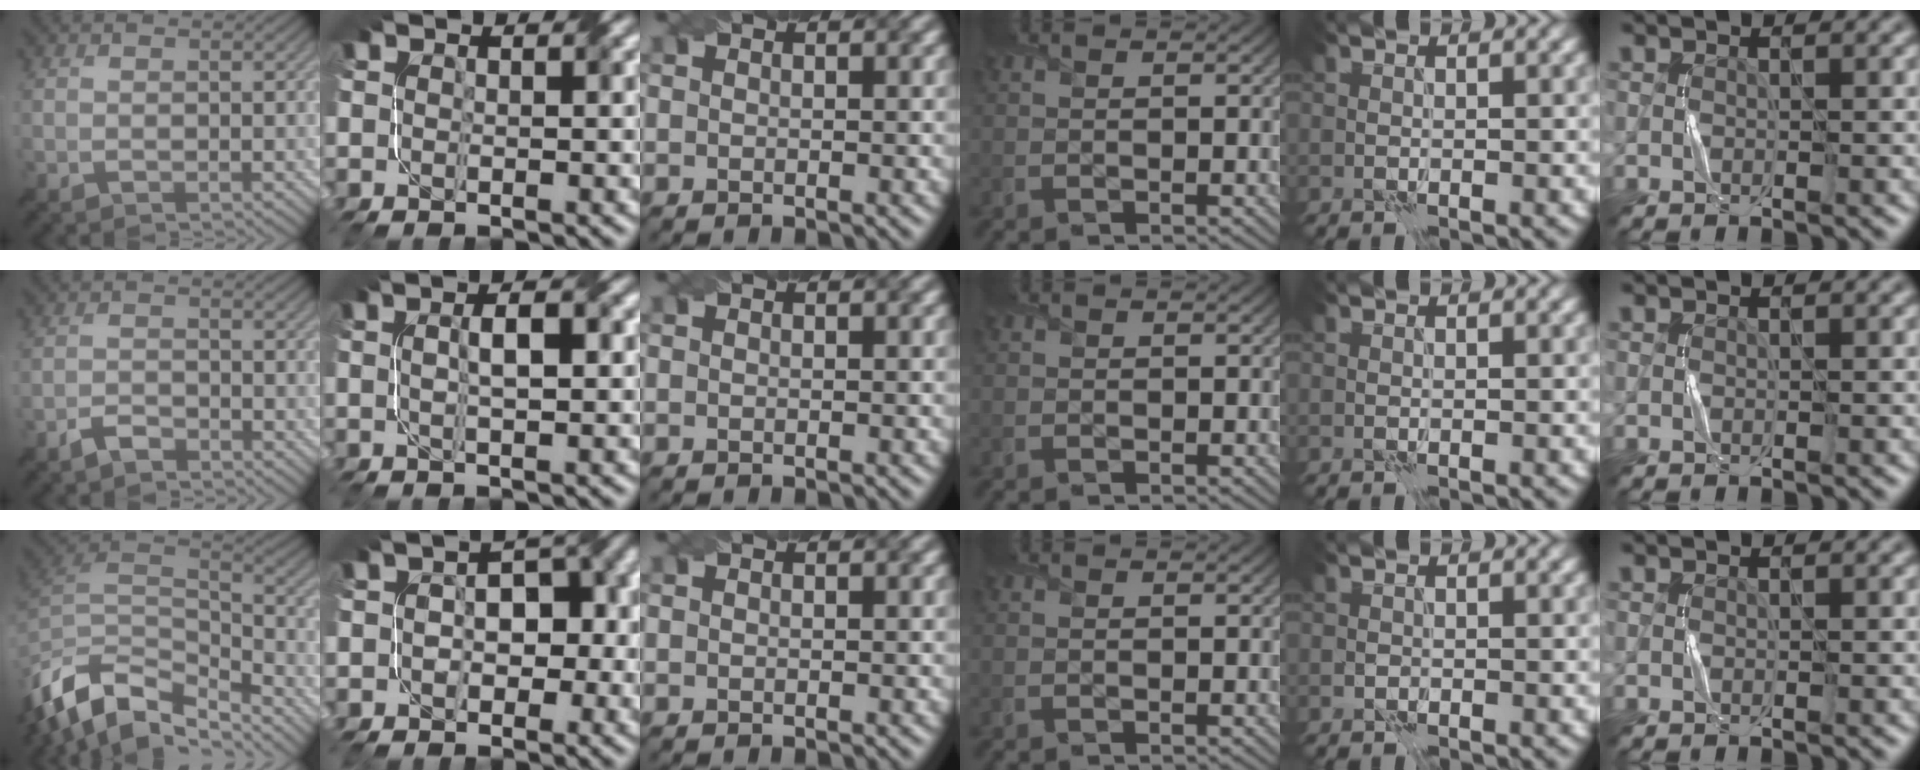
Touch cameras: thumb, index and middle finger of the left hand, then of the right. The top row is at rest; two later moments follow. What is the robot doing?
{"motion": "twist", "object": "screw"}